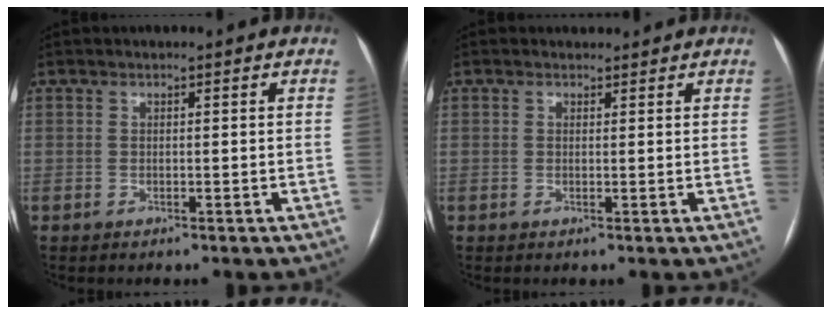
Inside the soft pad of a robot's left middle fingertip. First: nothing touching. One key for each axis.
{"total": 1.3, "fx": 1.1, "fy": 0.7, "fz": 0.0, "tx": -0.003, "ty": 0.011, "tz": 0.014}